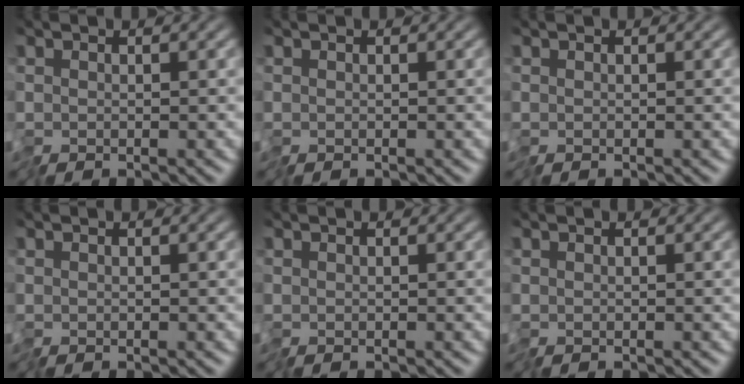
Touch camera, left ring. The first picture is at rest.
{"total": 0.0}
{"total": 0.0}
{"total": 0.0}
{"total": 0.0}
{"total": 0.0}